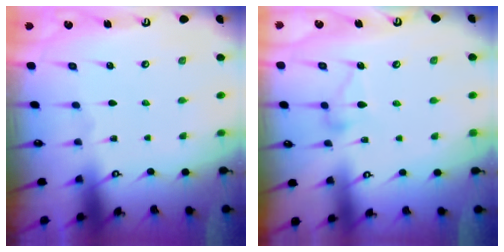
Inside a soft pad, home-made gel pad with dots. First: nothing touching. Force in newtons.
{"total": 8.3, "press": 8.3, "slide": 0.5}